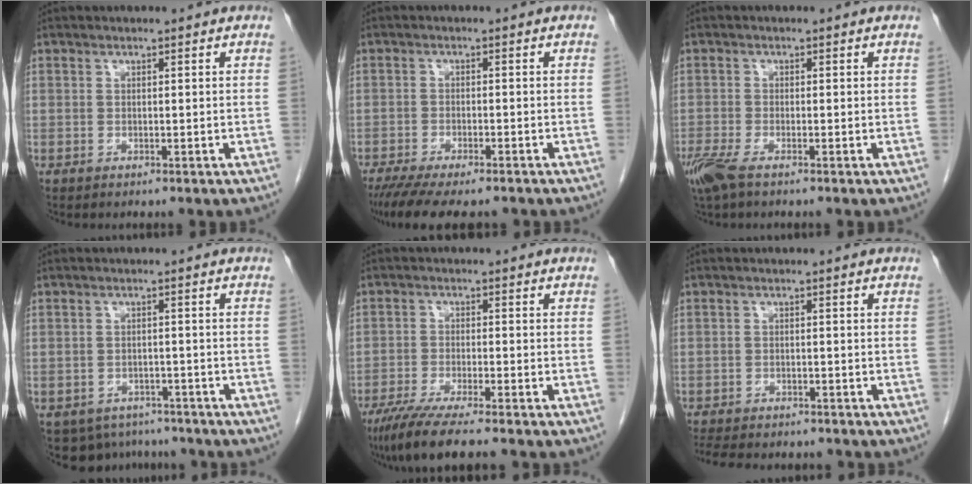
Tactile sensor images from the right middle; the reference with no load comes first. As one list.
[{"total": 11.4, "force": [-9.4, 2.5, 5.9], "torque": [-0.098, -0.018, -0.141]}, {"total": 4.0, "force": [-2.8, 0.8, 2.8], "torque": [-0.065, -0.012, -0.056]}, {"total": 7.3, "force": [-6.1, 3.9, 0.6], "torque": [-0.004, 0.009, -0.074]}, {"total": 8.6, "force": [-7.0, -0.3, 5.1], "torque": [-0.079, -0.025, -0.115]}, {"total": 10.8, "force": [-9.5, 3.2, 4.1], "torque": [-0.084, -0.008, -0.128]}]